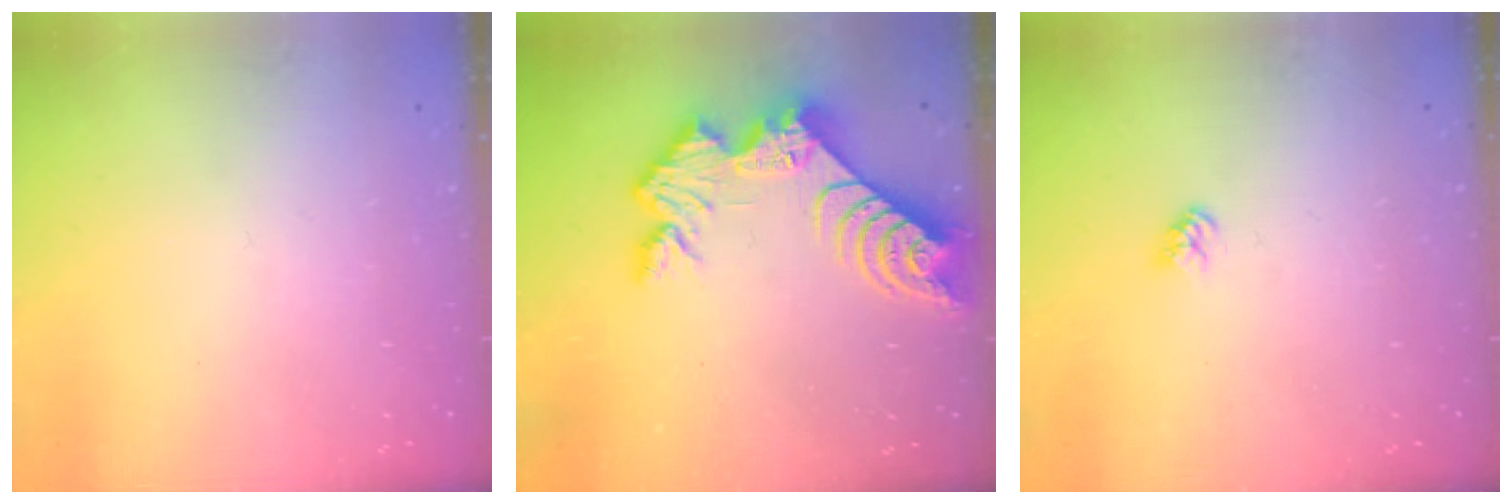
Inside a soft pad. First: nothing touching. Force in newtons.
{"total": 12.1, "press": 12.1, "slide": 0.8}
{"total": 3.2, "press": 3.1, "slide": 0.3}